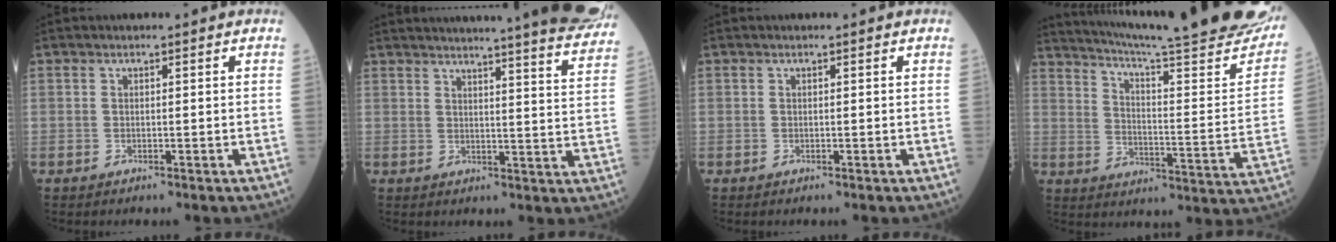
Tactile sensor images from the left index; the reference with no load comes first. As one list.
[{"total": 22.5, "force": [20.7, 0.2, 8.9], "torque": [-0.122, -0.067, 0.237]}, {"total": 0.0}, {"total": 31.6, "force": [27.6, 2.1, 15.4], "torque": [-0.231, -0.097, 0.347]}]